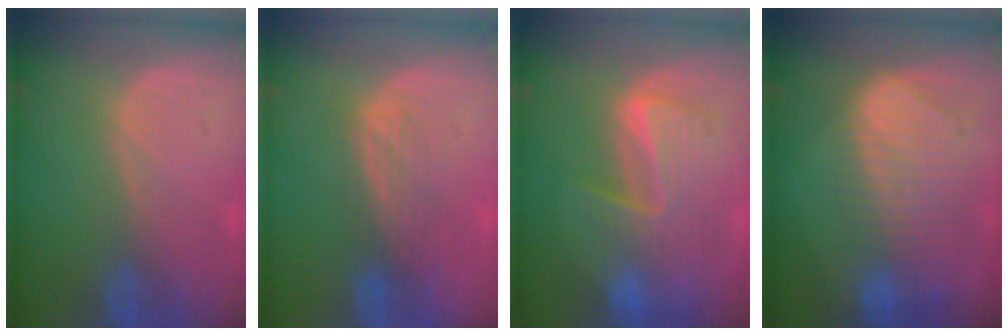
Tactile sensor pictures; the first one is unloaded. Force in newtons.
{"total": 3.5, "press": 3.2, "slide": 1.5}
{"total": 9.8, "press": 8.4, "slide": 4.9}
{"total": 10.6, "press": 9.1, "slide": 5.4}